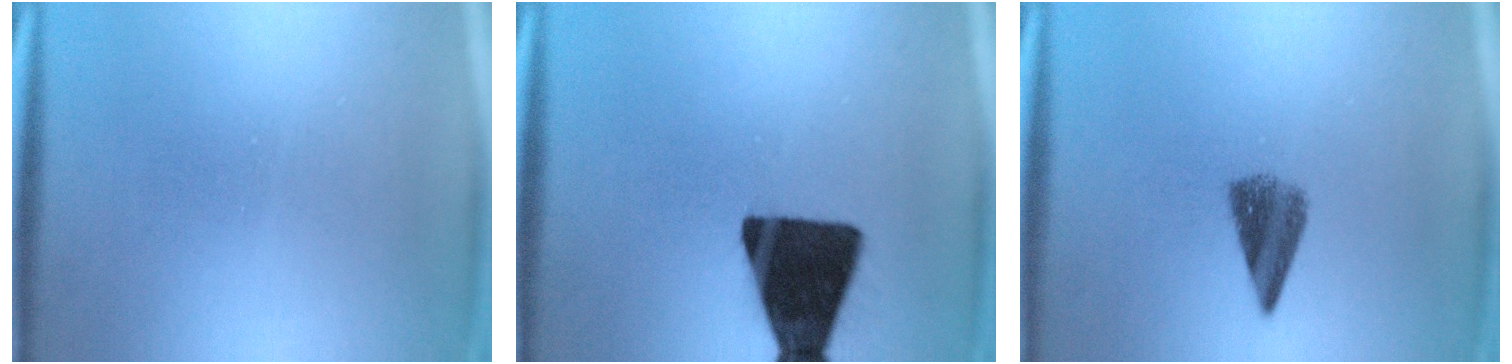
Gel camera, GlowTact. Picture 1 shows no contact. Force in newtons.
{"total": 16.5}
{"total": 5.1}